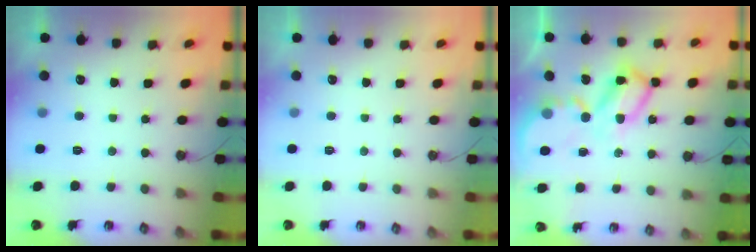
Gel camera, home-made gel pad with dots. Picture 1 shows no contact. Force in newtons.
{"total": 0.0}
{"total": 13.4, "press": 13.3, "slide": 1.5}